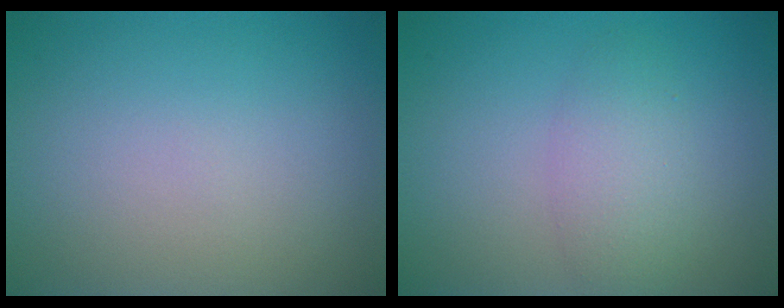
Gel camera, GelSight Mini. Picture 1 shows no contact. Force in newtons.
{"total": 3.0, "press": 3.0, "slide": 0.1}